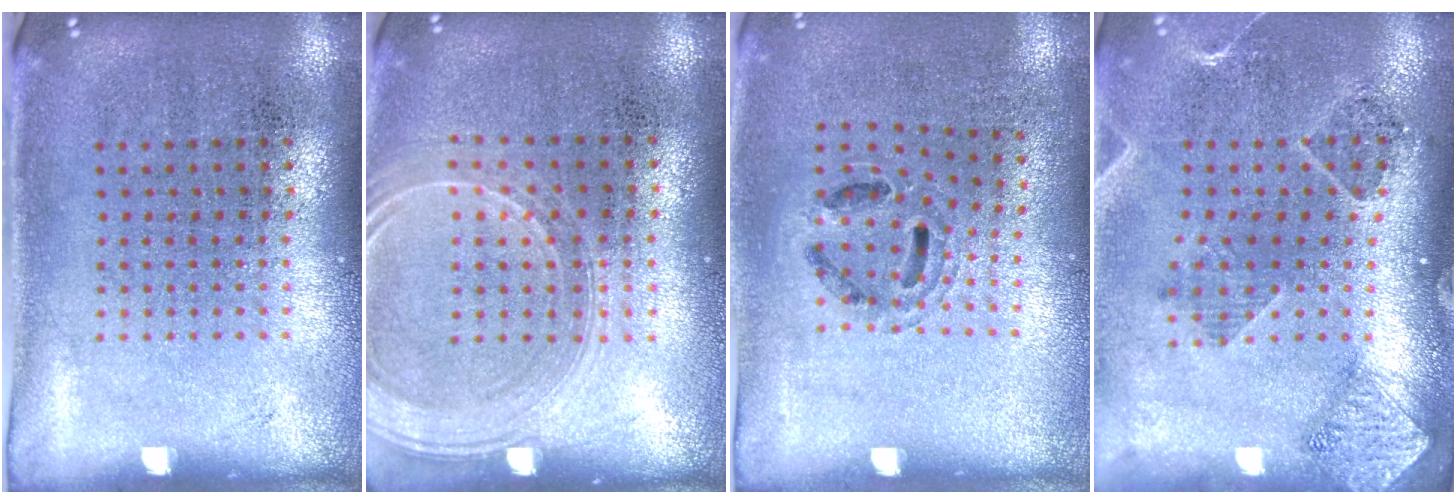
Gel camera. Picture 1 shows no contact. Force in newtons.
{"total": 1.5, "press": 1.5, "slide": 0.4}
{"total": 0.9, "press": 0.8, "slide": 0.3}
{"total": 1.5, "press": 1.5, "slide": 0.3}